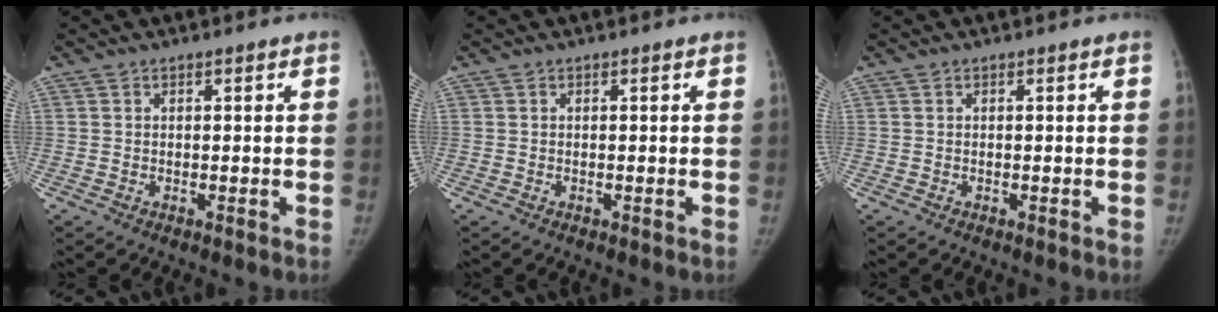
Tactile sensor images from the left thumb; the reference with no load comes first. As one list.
[{"total": 0.0}, {"total": 0.0}]